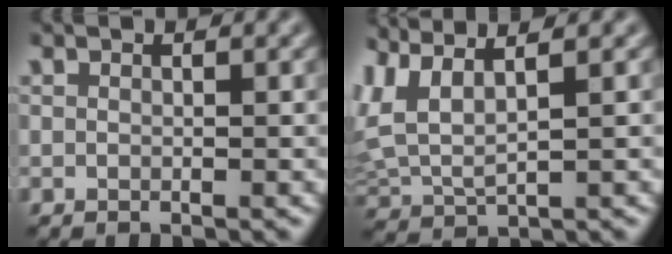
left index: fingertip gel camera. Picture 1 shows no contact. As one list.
[{"total": 3.9, "force": [2.0, 1.2, 3.0], "torque": [-0.085, 0.013, 0.048]}]